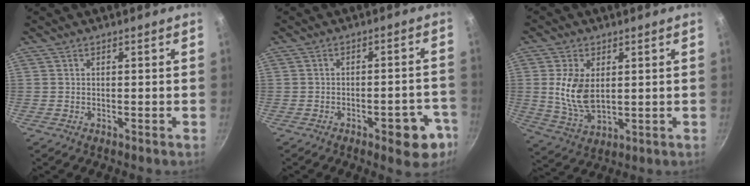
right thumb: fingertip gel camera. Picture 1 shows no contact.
{"total": 9.0, "force": [-4.6, 3.6, 6.8], "torque": [-0.048, 0.031, -0.052]}
{"total": 9.7, "force": [1.5, 5.8, 7.6], "torque": [-0.147, -0.018, 0.036]}